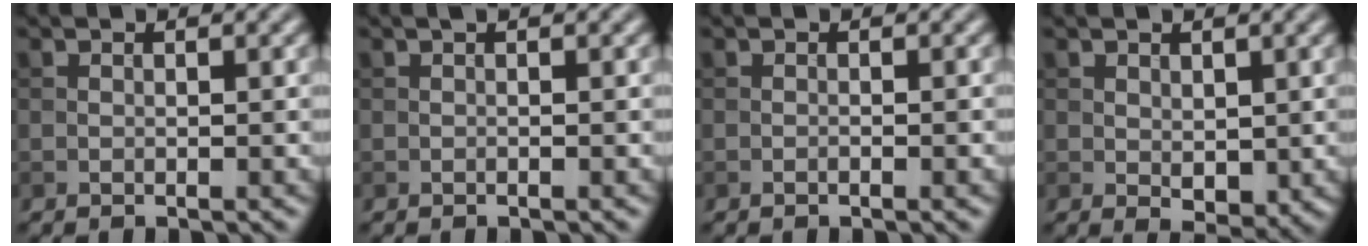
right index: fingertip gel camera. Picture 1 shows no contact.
{"total": 0.5, "force": [-0.1, 0.0, 0.5], "torque": [-0.008, 0.000, -0.002]}
{"total": 0.7, "force": [-0.4, 0.1, 0.6], "torque": [-0.012, 0.000, -0.007]}
{"total": 1.9, "force": [0.4, 1.2, 1.4], "torque": [-0.023, -0.010, 0.015]}